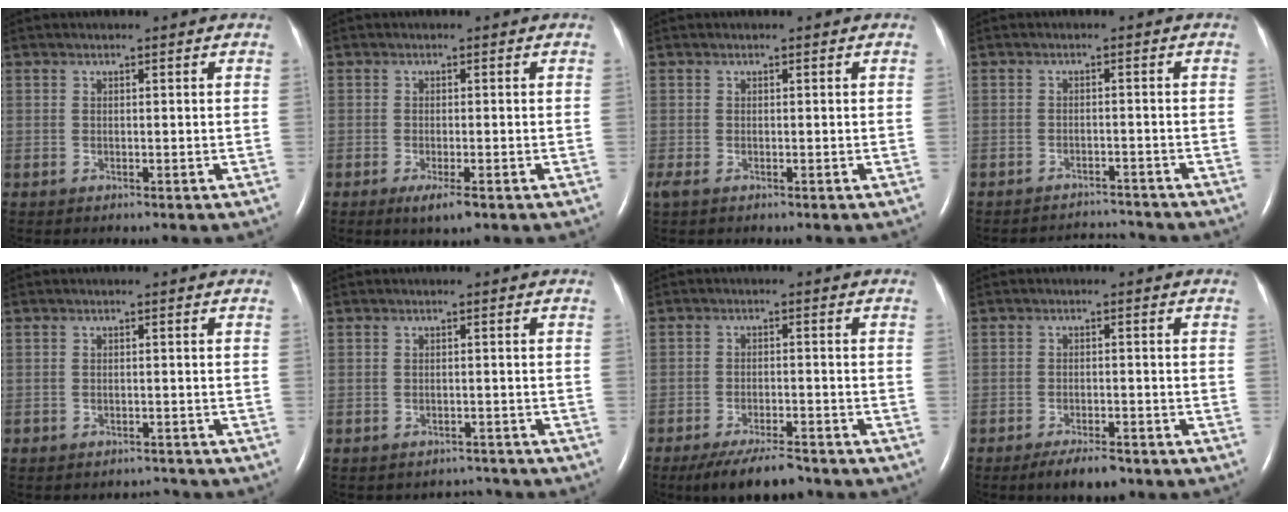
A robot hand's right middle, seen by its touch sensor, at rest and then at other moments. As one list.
[{"total": 3.0, "force": [-1.7, 0.4, 2.5], "torque": [-0.045, -0.008, -0.027]}, {"total": 1.1, "force": [-0.5, 0.4, 0.8], "torque": [-0.022, -0.004, -0.006]}, {"total": 4.5, "force": [-4.4, -0.1, -1.0], "torque": [0.008, 0.001, -0.065]}, {"total": 1.6, "force": [-1.4, 0.5, -0.4], "torque": [0.004, -0.003, -0.020]}, {"total": 2.3, "force": [-2.1, 0.7, -0.5], "torque": [0.005, 0.001, -0.028]}, {"total": 7.6, "force": [-6.4, 1.4, 3.8], "torque": [-0.062, -0.018, -0.108]}, {"total": 4.7, "force": [-3.6, 1.2, 2.8], "torque": [-0.050, -0.004, -0.056]}]